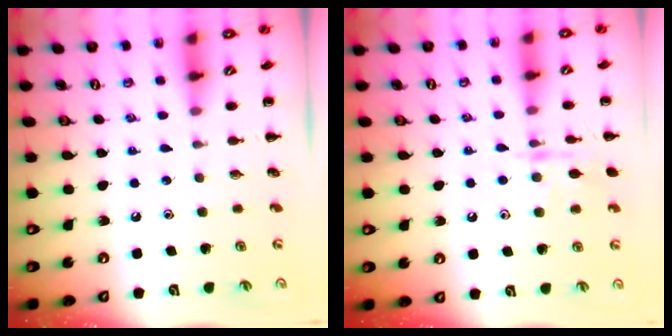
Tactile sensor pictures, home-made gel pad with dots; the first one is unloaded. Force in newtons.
{"total": 8.5, "press": 8.5, "slide": 0.9}